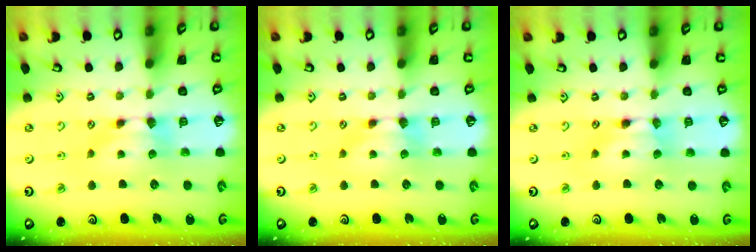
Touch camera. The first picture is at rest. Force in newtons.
{"total": 0.0}
{"total": 1.8, "press": 1.8, "slide": 0.1}